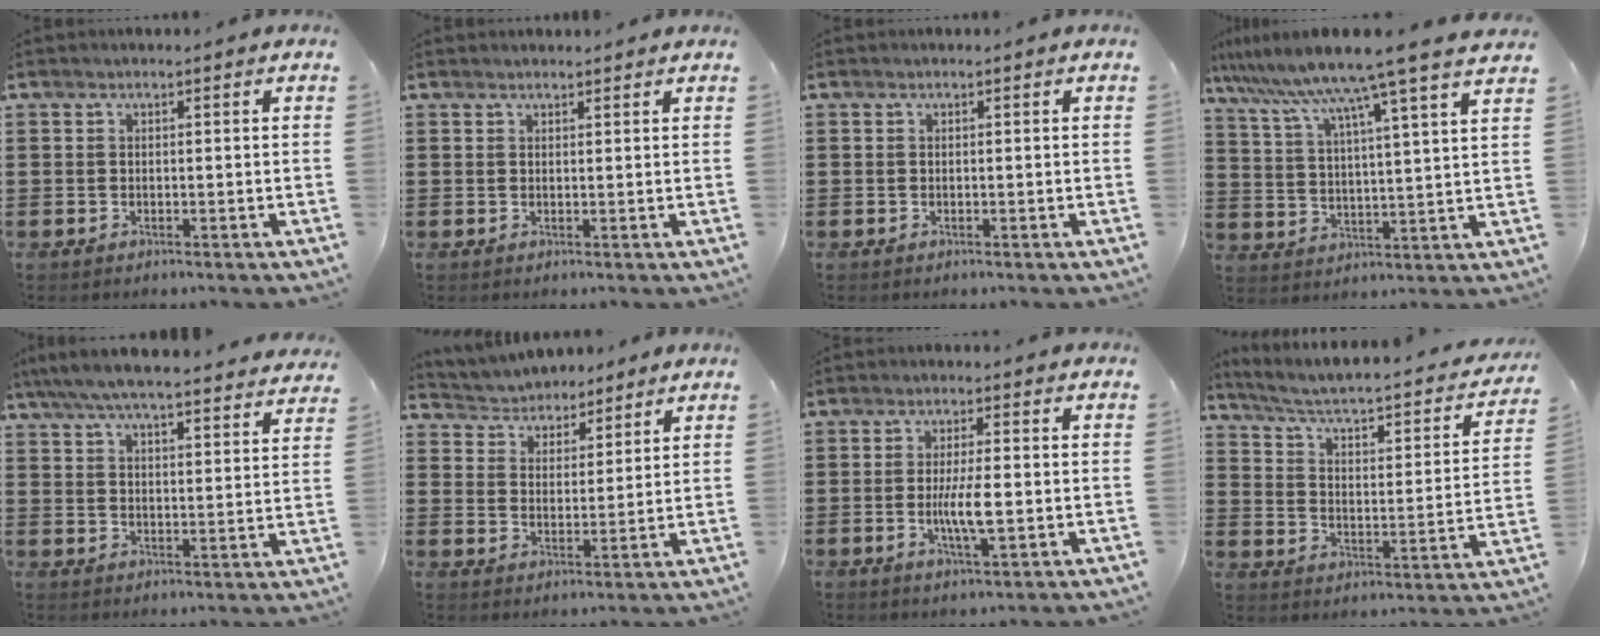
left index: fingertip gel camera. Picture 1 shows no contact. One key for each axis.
{"total": 0.9, "fx": 0.9, "fy": 0.1, "fz": 0.0, "tx": -0.002, "ty": 0.000, "tz": 0.018}
{"total": 0.0}
{"total": 9.3, "fx": 7.9, "fy": -1.5, "fz": 4.6, "tx": -0.121, "ty": -0.051, "tz": 0.126}
{"total": 6.1, "fx": 5.7, "fy": 0.1, "fz": 2.2, "tx": -0.066, "ty": -0.033, "tz": 0.099}
{"total": 4.1, "fx": 3.8, "fy": 1.3, "fz": -0.6, "tx": -0.012, "ty": -0.019, "tz": 0.065}
{"total": 5.8, "fx": -0.6, "fy": 1.0, "fz": 5.7, "tx": -0.111, "ty": -0.004, "tz": -0.017}
{"total": 3.3, "fx": 2.1, "fy": 0.6, "fz": 2.5, "tx": -0.062, "ty": -0.030, "tz": 0.022}